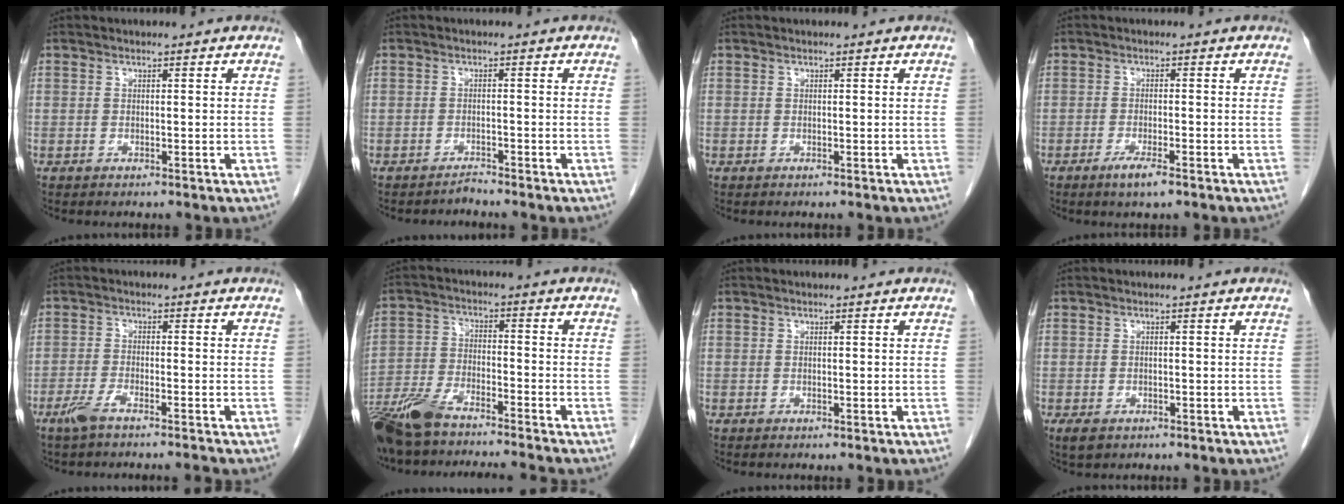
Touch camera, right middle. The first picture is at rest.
{"total": 1.2, "force": [-1.1, 0.0, -0.2], "torque": [0.011, -0.003, -0.018]}
{"total": 0.0}
{"total": 3.2, "force": [-2.0, 0.4, 2.5], "torque": [-0.048, -0.004, -0.034]}
{"total": 4.0, "force": [-3.3, -0.1, 2.2], "torque": [-0.046, -0.004, -0.064]}
{"total": 12.7, "force": [-11.0, 1.2, 6.3], "torque": [-0.124, -0.013, -0.195]}
{"total": 0.0}
{"total": 2.0, "force": [-1.2, 1.3, 1.1], "torque": [-0.020, -0.001, -0.010]}